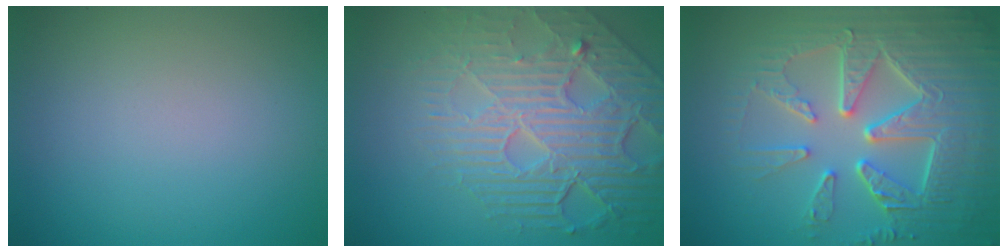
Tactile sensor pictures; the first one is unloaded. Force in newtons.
{"total": 8.2, "press": 6.0, "slide": 5.6}
{"total": 8.6, "press": 6.2, "slide": 6.0}